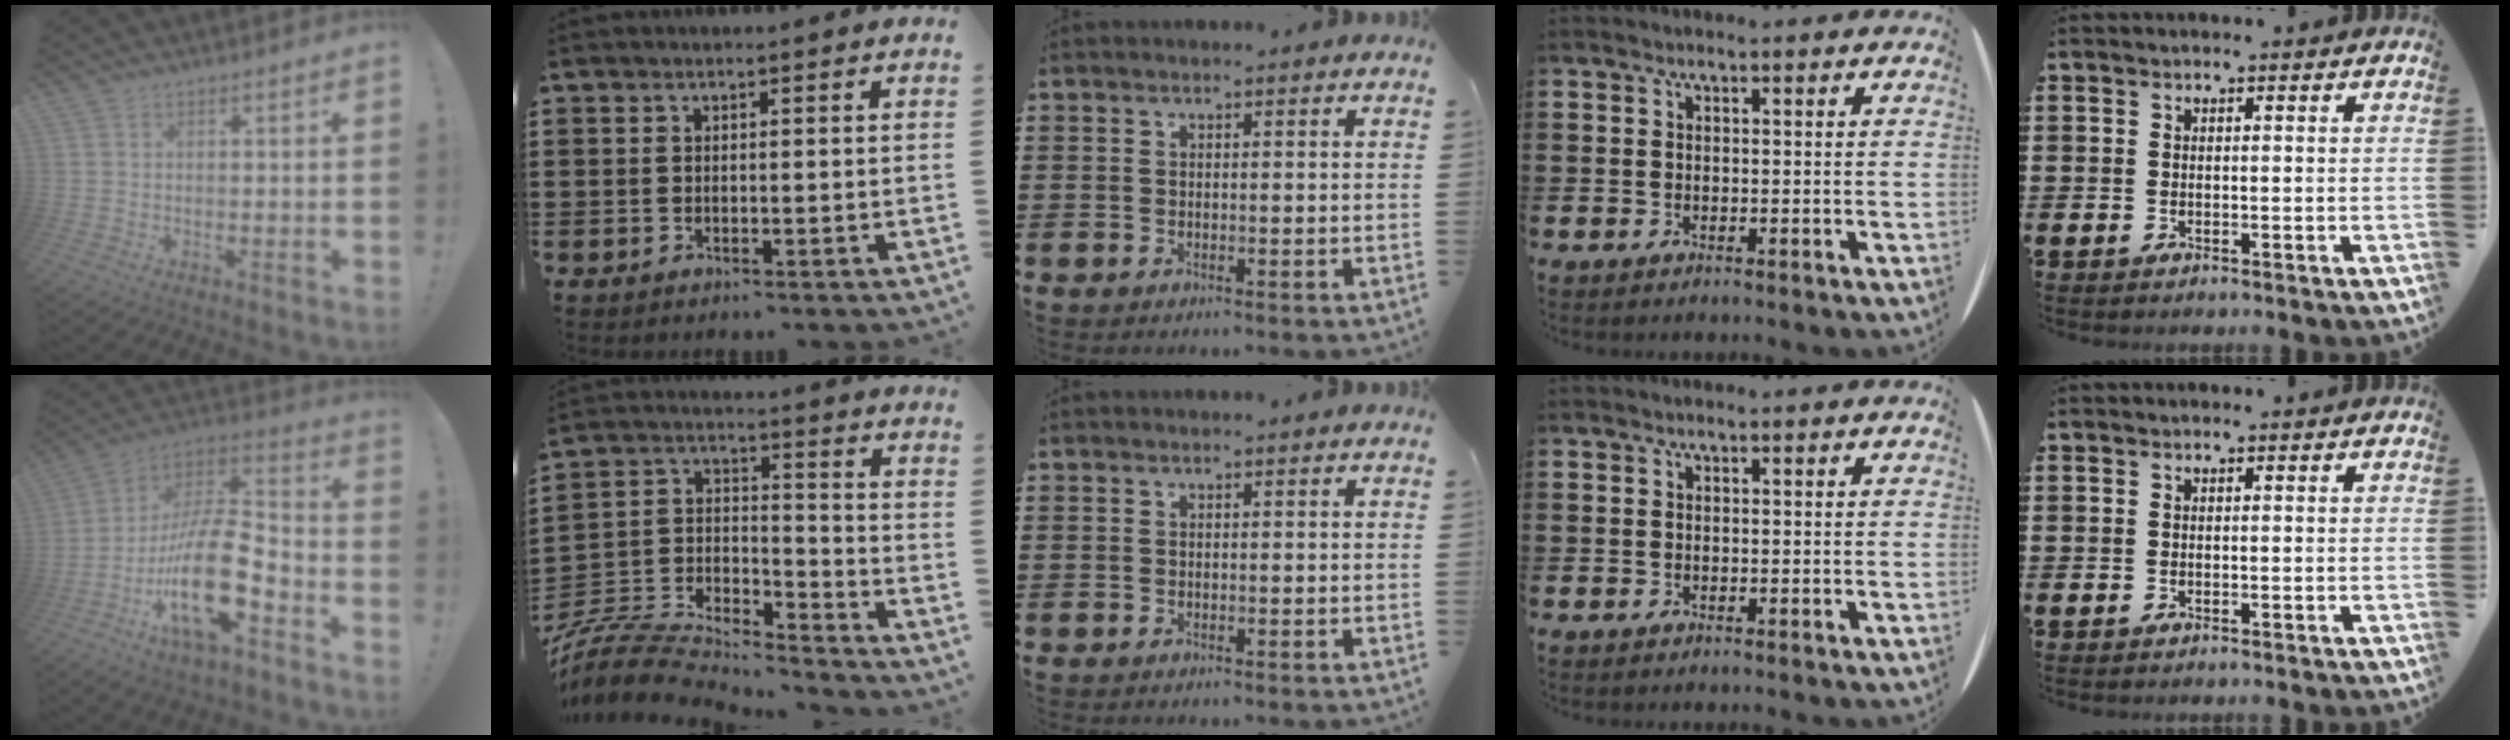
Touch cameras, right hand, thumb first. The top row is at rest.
{"thumb": {"total": 23.3, "force": [-8.1, 9.3, 19.8], "torque": [-0.378, 0.044, -0.129]}, "index": {"total": 7.8, "force": [-7.3, 1.9, 1.7], "torque": [-0.049, -0.002, -0.150]}}